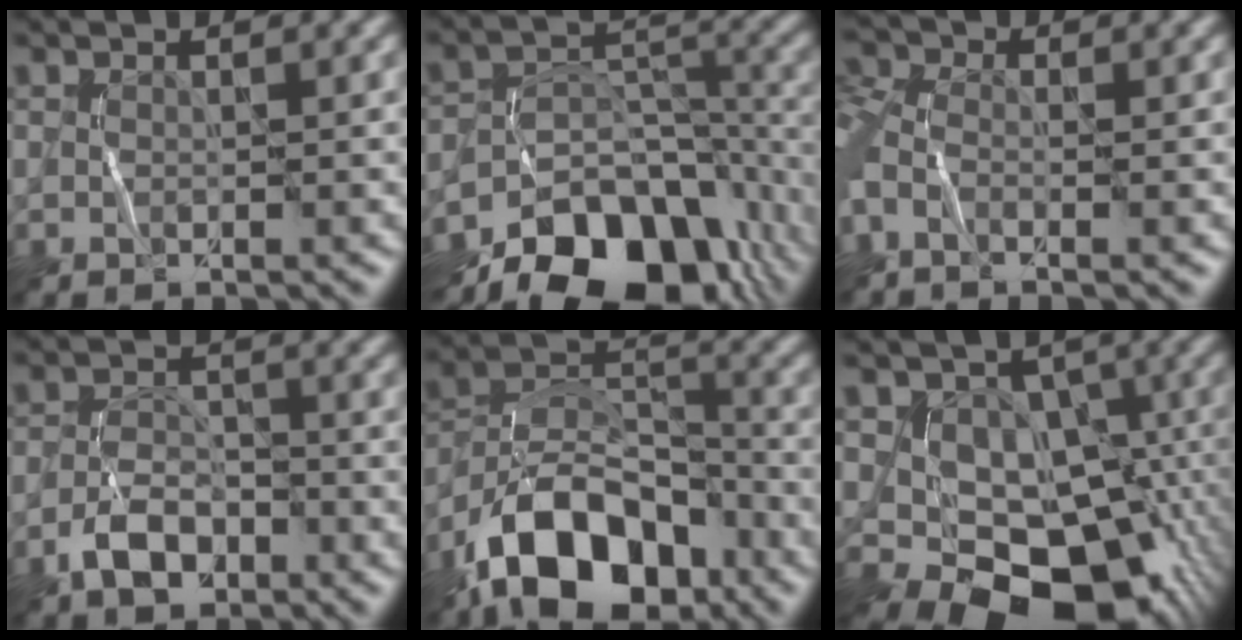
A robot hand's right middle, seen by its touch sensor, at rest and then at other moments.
{"total": 12.4, "force": [-9.0, 6.3, 5.9], "torque": [-0.092, 0.008, -0.149]}
{"total": 3.4, "force": [-1.2, 1.7, 2.7], "torque": [-0.069, -0.004, -0.029]}
{"total": 3.4, "force": [-2.2, 2.0, 1.7], "torque": [-0.028, 0.007, -0.045]}
{"total": 11.2, "force": [-7.4, 5.8, 6.1], "torque": [-0.105, 0.016, -0.140]}
{"total": 11.0, "force": [-2.8, 7.9, 7.1], "torque": [-0.087, -0.008, -0.038]}